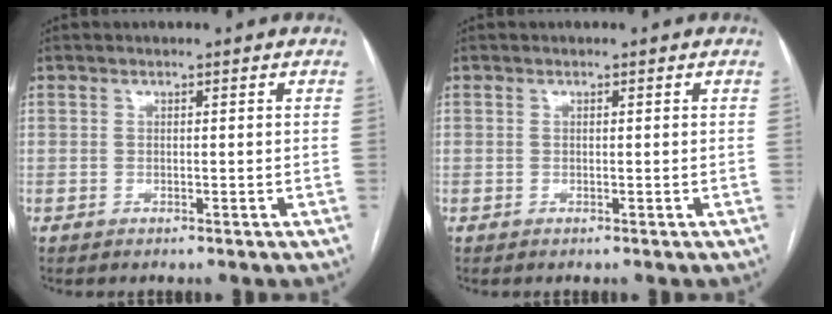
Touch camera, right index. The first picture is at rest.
{"total": 0.0}